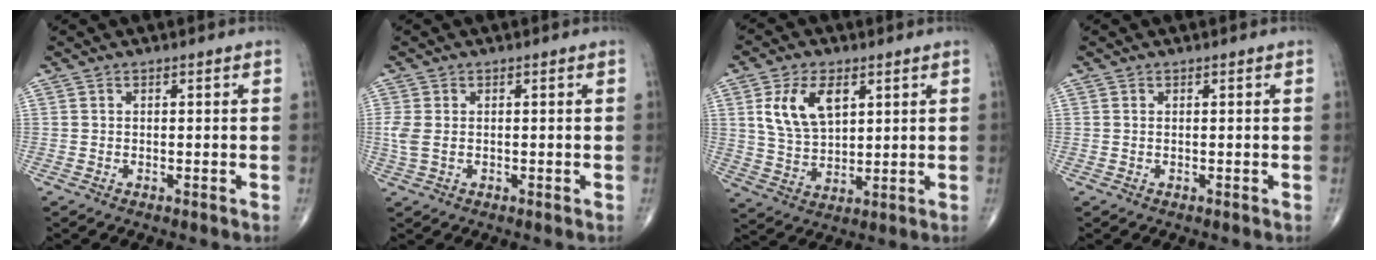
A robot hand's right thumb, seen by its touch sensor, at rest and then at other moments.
{"total": 3.2, "force": [0.0, 2.1, 2.4], "torque": [-0.076, 0.000, 0.000]}
{"total": 10.5, "force": [3.9, 6.1, 7.7], "torque": [-0.133, -0.011, 0.079]}
{"total": 0.0}